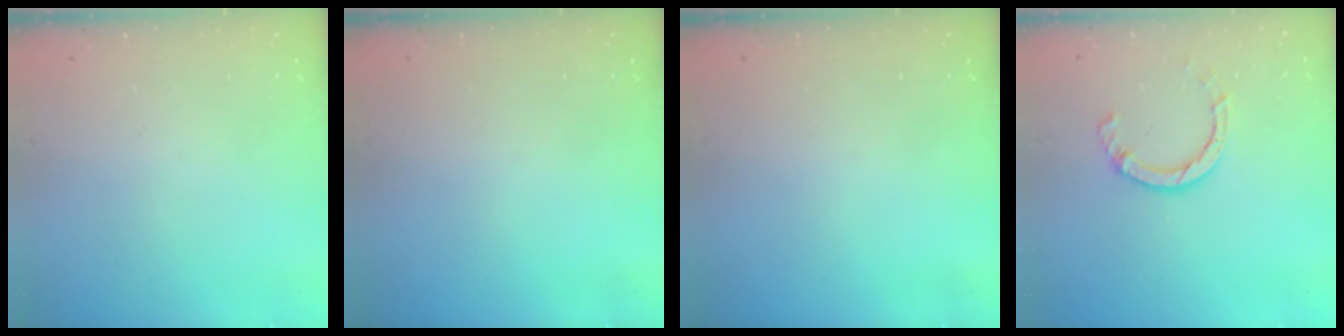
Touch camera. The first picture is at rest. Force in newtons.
{"total": 0.0}
{"total": 0.0}
{"total": 6.2, "press": 6.2, "slide": 0.9}